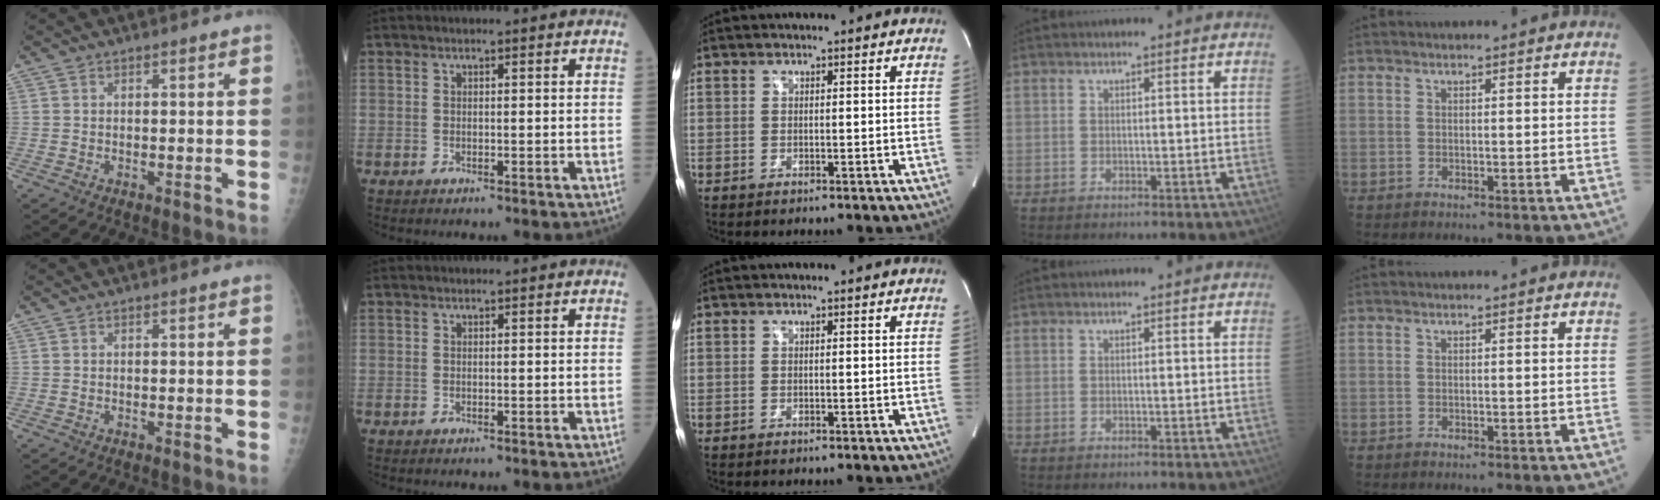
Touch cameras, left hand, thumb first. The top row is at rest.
{}